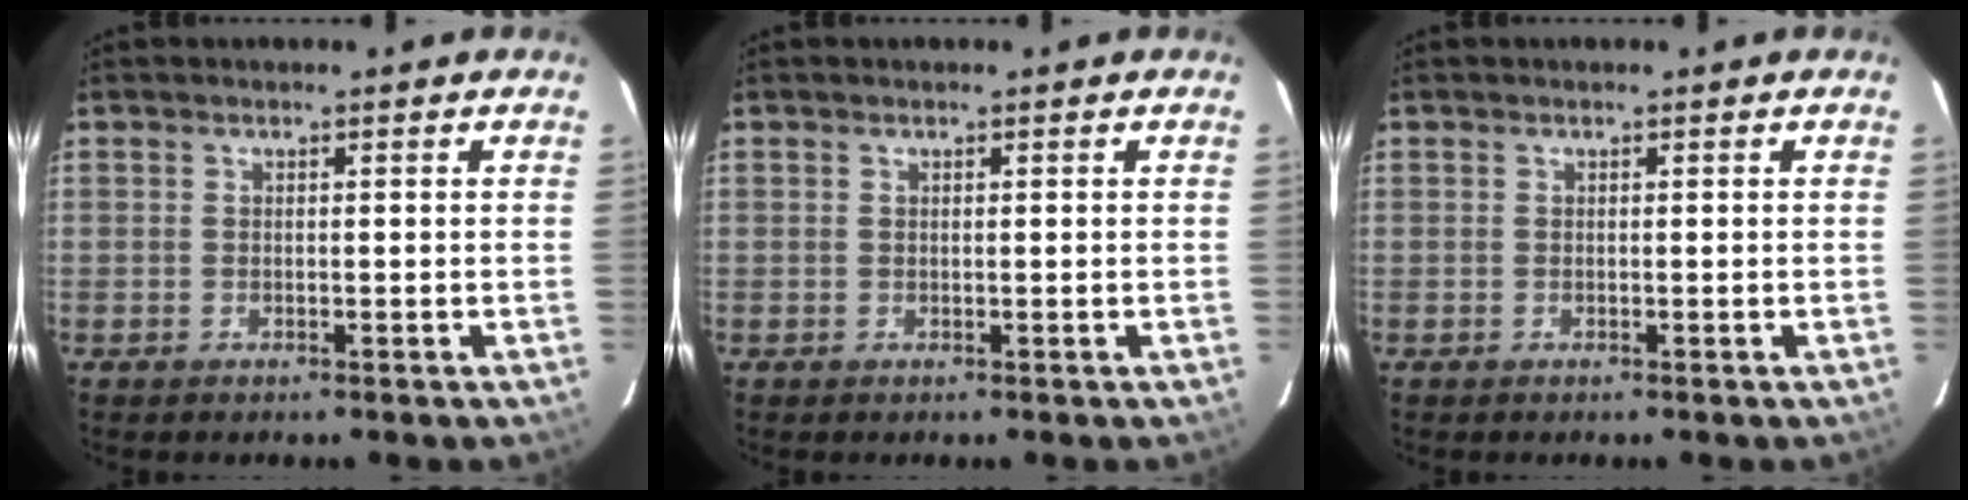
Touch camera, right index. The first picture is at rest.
{"total": 0.0}
{"total": 0.0}